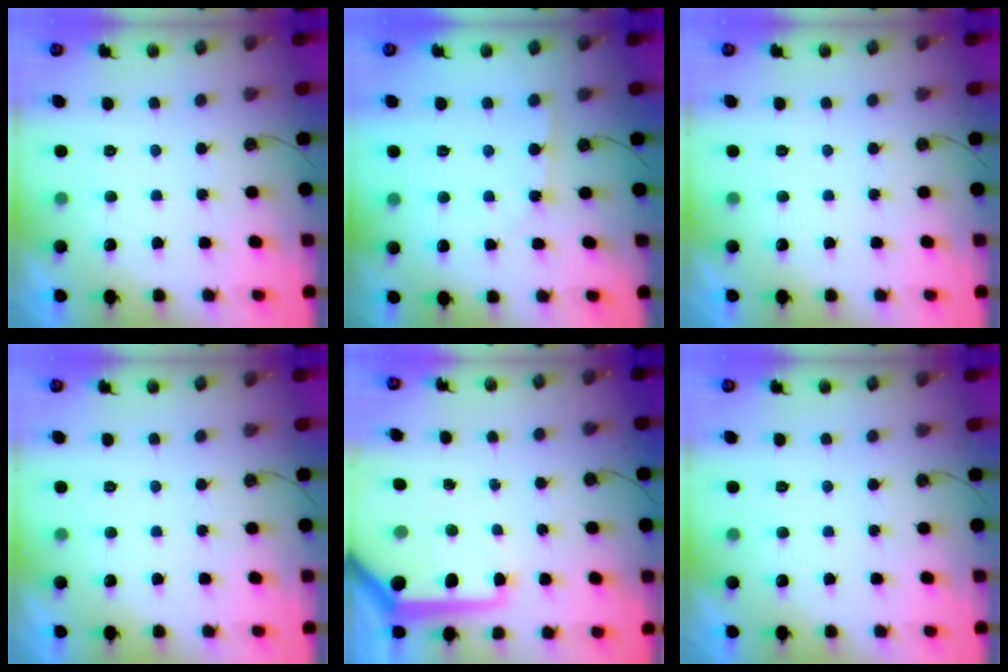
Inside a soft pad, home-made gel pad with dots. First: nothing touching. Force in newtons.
{"total": 4.1, "press": 4.1, "slide": 0.5}
{"total": 0.0}
{"total": 0.0}
{"total": 12.8, "press": 12.7, "slide": 1.3}
{"total": 0.0}